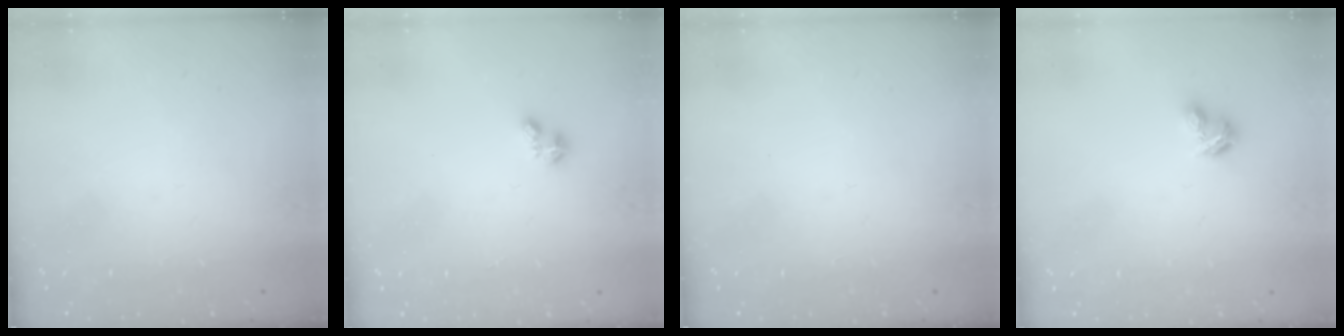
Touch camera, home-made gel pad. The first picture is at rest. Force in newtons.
{"total": 1.1, "press": 1.1, "slide": 0.3}
{"total": 0.0}
{"total": 2.9, "press": 2.8, "slide": 0.5}